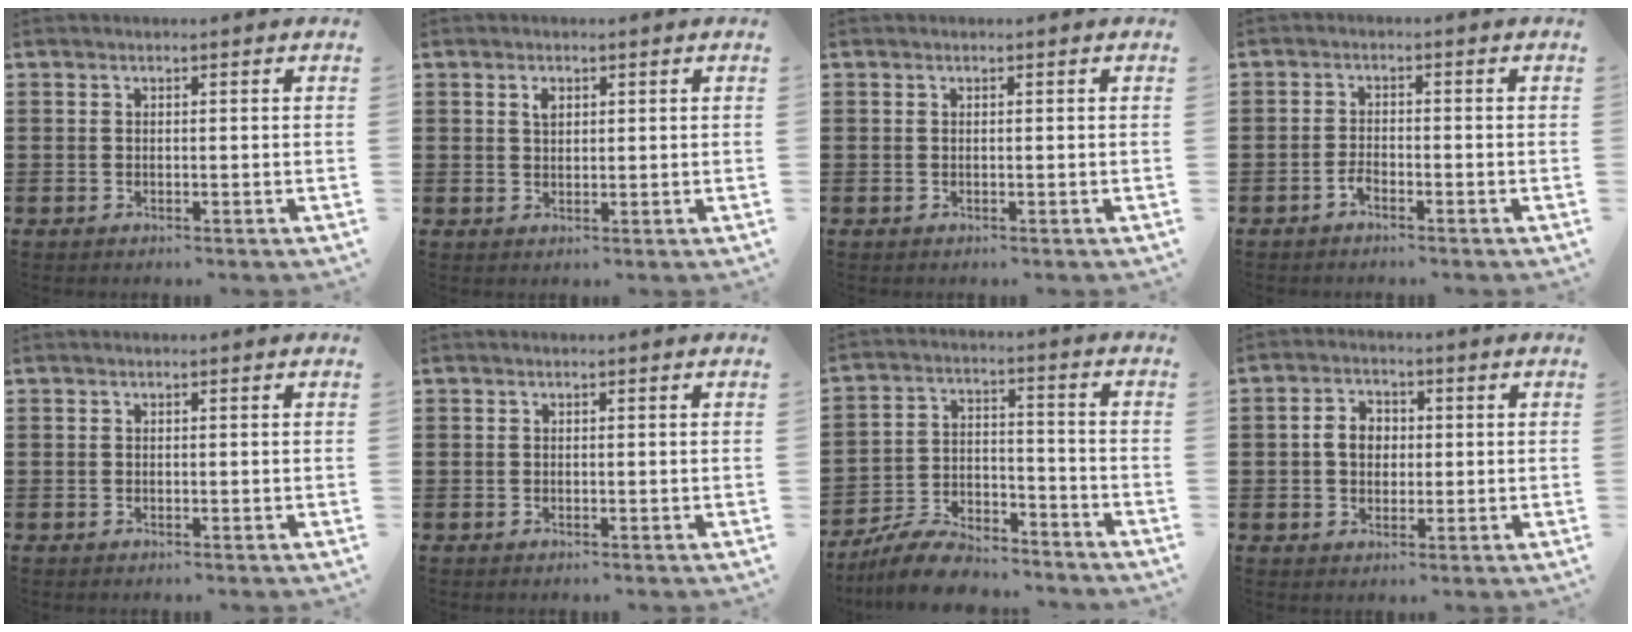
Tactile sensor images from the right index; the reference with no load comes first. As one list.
[{"total": 1.5, "force": [0.8, 0.7, 1.1], "torque": [-0.025, 0.002, 0.014]}, {"total": 0.0}, {"total": 1.8, "force": [-1.4, 0.6, 1.0], "torque": [-0.022, 0.001, -0.027]}, {"total": 0.0}, {"total": 0.0}, {"total": 8.2, "force": [-7.6, 1.8, 2.3], "torque": [-0.047, 0.020, -0.146]}, {"total": 4.1, "force": [0.1, 3.1, 2.6], "torque": [-0.061, 0.010, -0.001]}]